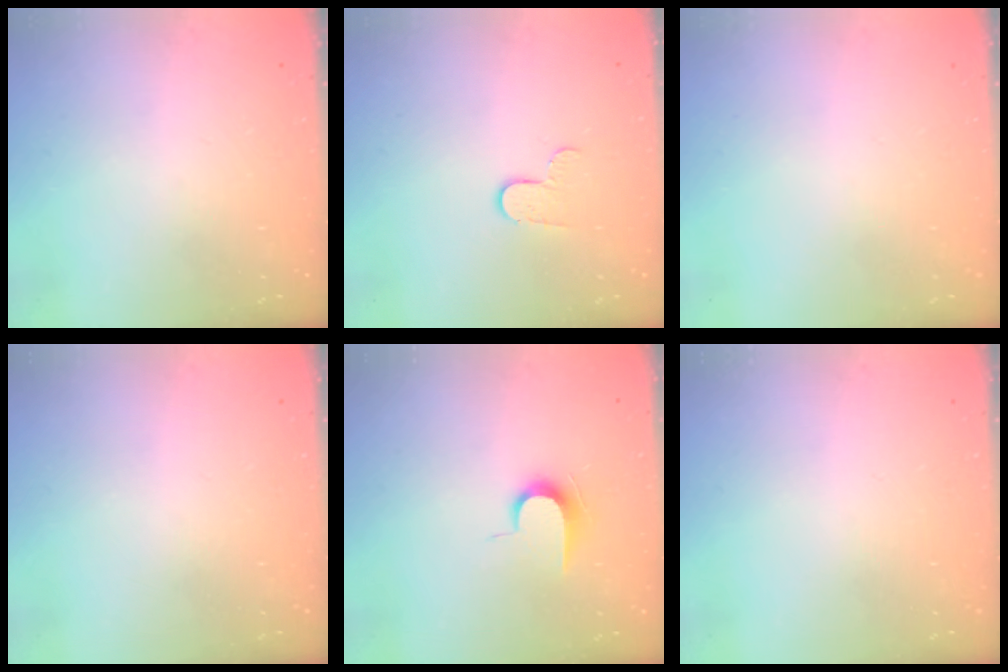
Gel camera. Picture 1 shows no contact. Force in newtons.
{"total": 5.7, "press": 5.7, "slide": 0.5}
{"total": 0.0}
{"total": 0.0}
{"total": 7.2, "press": 7.1, "slide": 0.7}
{"total": 0.0}